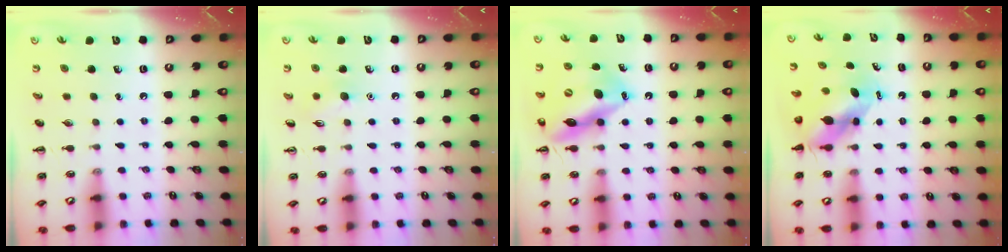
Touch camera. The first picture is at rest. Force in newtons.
{"total": 6.1, "press": 5.9, "slide": 1.5}
{"total": 16.9, "press": 16.5, "slide": 3.6}
{"total": 6.9, "press": 6.8, "slide": 1.1}